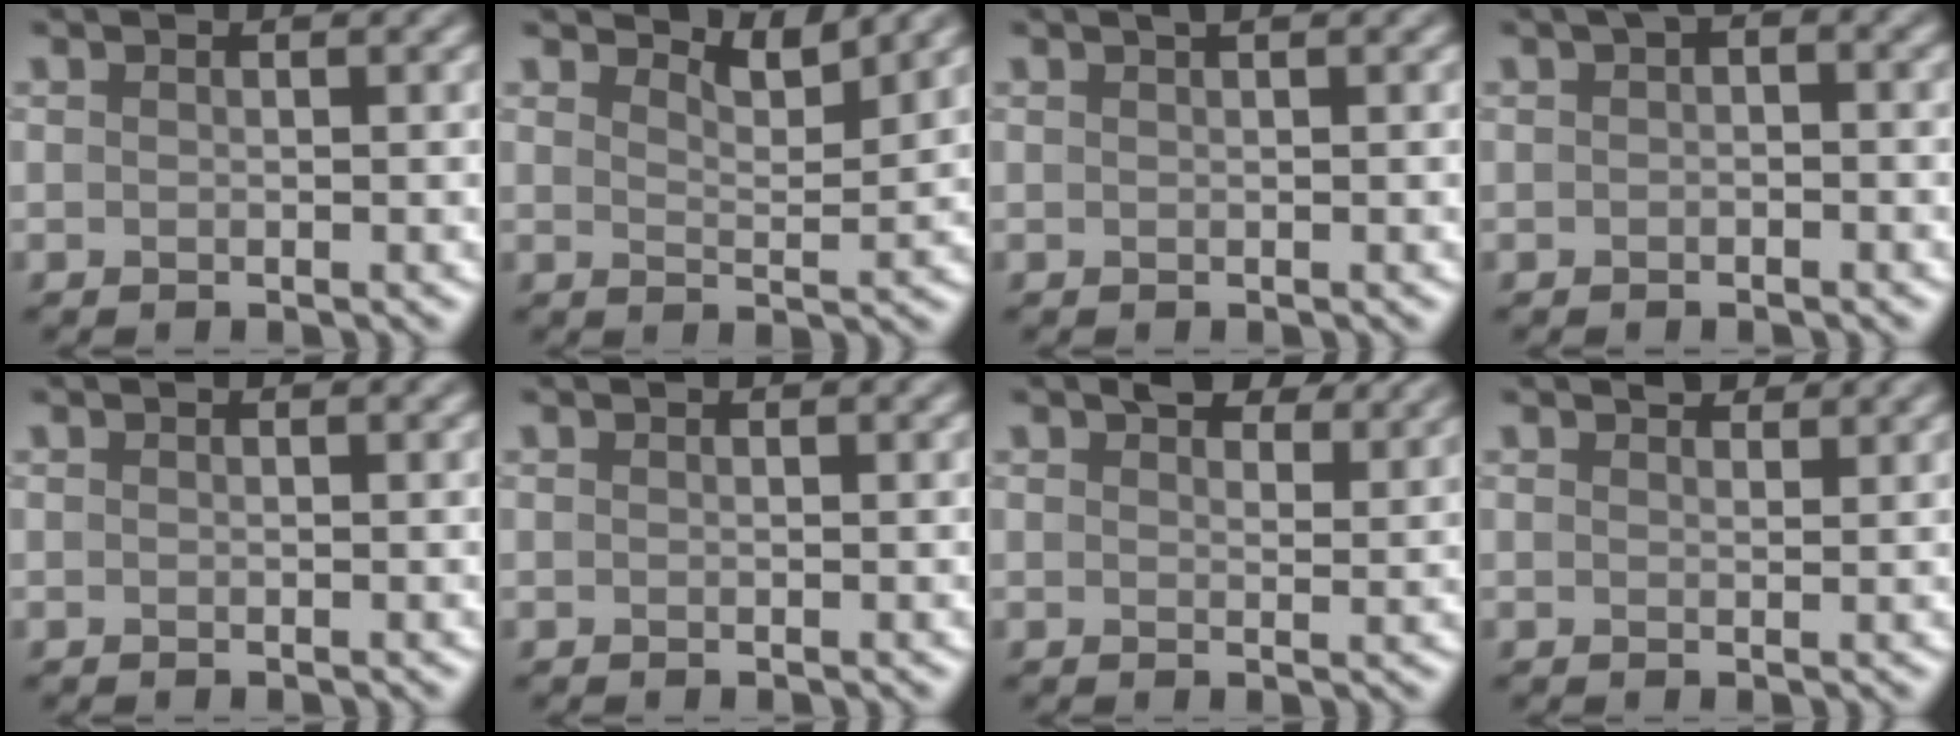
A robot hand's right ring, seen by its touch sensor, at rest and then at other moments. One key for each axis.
{"total": 2.5, "fx": 2.4, "fy": 0.3, "fz": 0.8, "tx": -0.016, "ty": -0.006, "tz": 0.034}
{"total": 0.7, "fx": 0.5, "fy": 0.2, "fz": 0.5, "tx": -0.005, "ty": 0.003, "tz": 0.007}
{"total": 1.4, "fx": 0.2, "fy": 0.8, "fz": 1.2, "tx": -0.015, "ty": 0.006, "tz": 0.001}
{"total": 0.0}
{"total": 0.0}
{"total": 4.5, "fx": 3.5, "fy": 1.9, "fz": 2.2, "tx": -0.033, "ty": 0.003, "tz": 0.048}
{"total": 1.5, "fx": 1.3, "fy": 0.5, "fz": 0.5, "tx": -0.009, "ty": -0.001, "tz": 0.023}